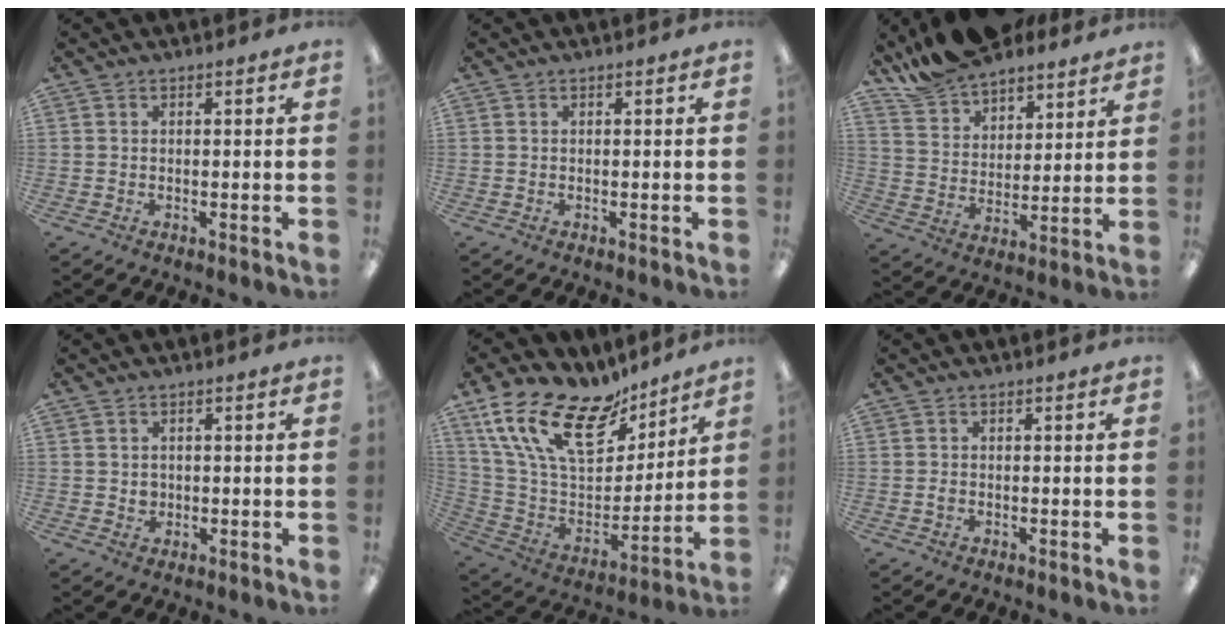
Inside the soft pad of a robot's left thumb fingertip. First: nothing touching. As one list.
[{"total": 0.0}, {"total": 12.4, "force": [11.2, 4.7, 2.5], "torque": [-0.073, -0.080, 0.214]}, {"total": 1.6, "force": [0.6, 1.5, 0.5], "torque": [-0.003, 0.000, 0.007]}, {"total": 21.7, "force": [13.6, 11.1, 12.8], "torque": [-0.253, -0.083, 0.245]}, {"total": 0.7, "force": [-0.2, 0.5, 0.4], "torque": [-0.008, 0.002, -0.004]}]